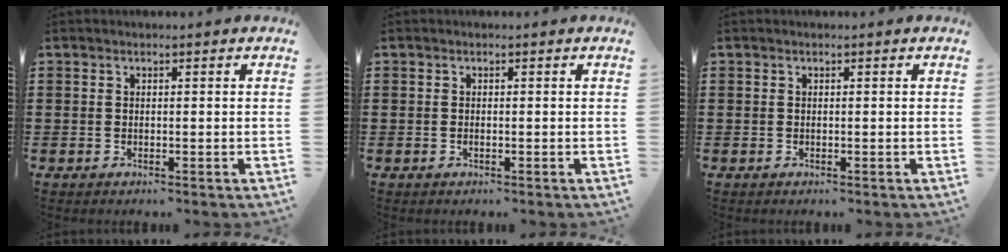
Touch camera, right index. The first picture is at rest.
{"total": 0.0}
{"total": 0.0}